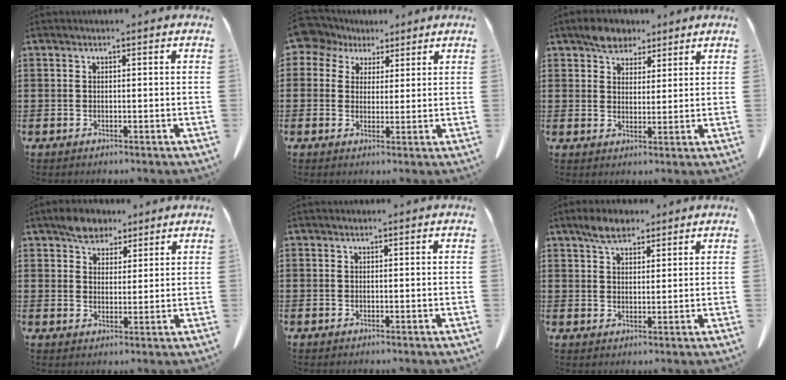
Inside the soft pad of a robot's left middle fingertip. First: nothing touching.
{"total": 5.8, "force": [3.7, 4.1, 1.7], "torque": [-0.053, 0.001, 0.066]}
{"total": 4.8, "force": [3.7, 2.8, 1.1], "torque": [-0.027, 0.009, 0.071]}
{"total": 5.0, "force": [3.9, 2.8, 1.2], "torque": [-0.029, 0.006, 0.075]}
{"total": 0.0}
{"total": 4.5, "force": [3.4, 1.9, 2.2], "torque": [-0.052, 0.005, 0.063]}